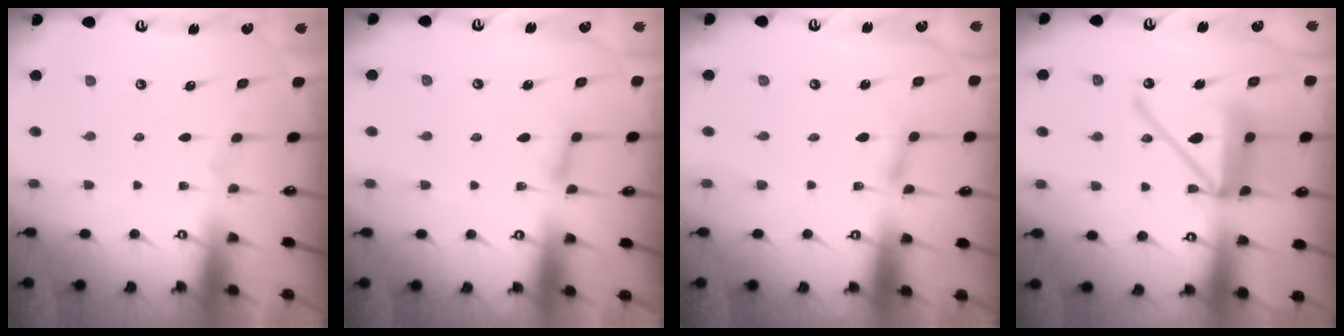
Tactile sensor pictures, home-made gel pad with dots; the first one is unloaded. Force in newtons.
{"total": 7.4, "press": 7.4, "slide": 0.6}
{"total": 3.1, "press": 3.1, "slide": 0.3}
{"total": 16.6, "press": 16.5, "slide": 1.8}